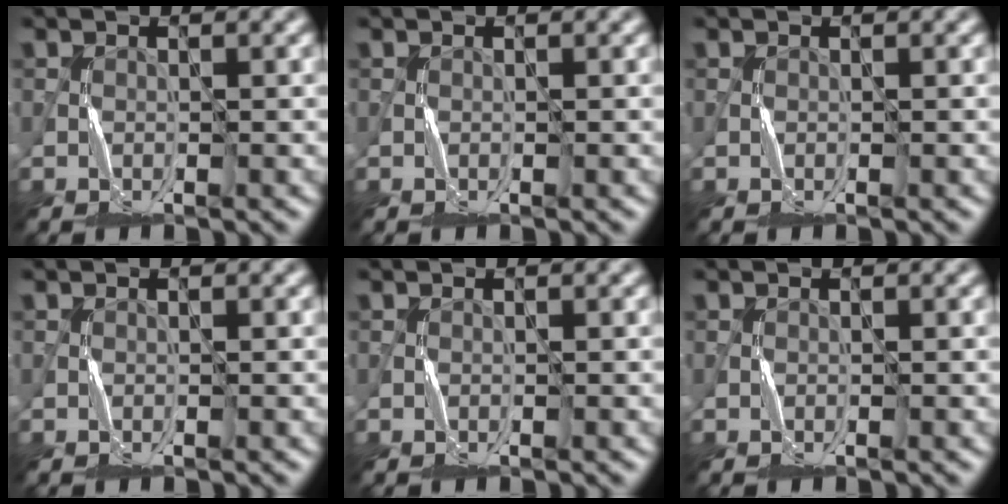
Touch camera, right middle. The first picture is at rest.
{"total": 0.0}
{"total": 0.0}
{"total": 0.0}
{"total": 0.0}
{"total": 0.0}